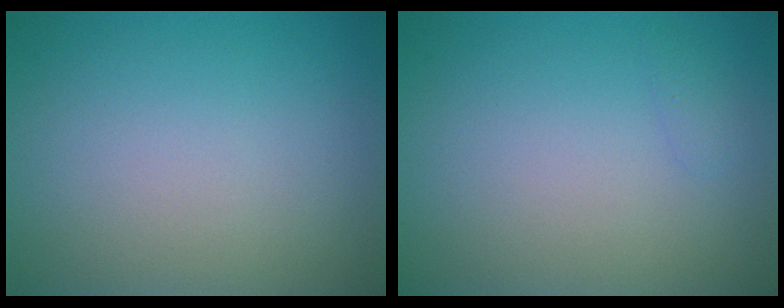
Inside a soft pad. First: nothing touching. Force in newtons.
{"total": 0.6, "press": 0.6, "slide": 0.0}